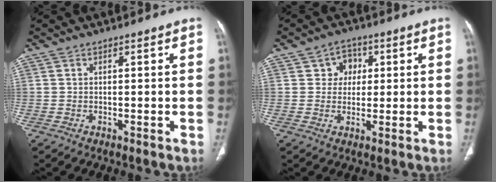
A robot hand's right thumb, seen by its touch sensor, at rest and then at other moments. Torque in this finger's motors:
{"motor_torque": [-0.24, -0.19, 0.29, 0.31, 0.04]}